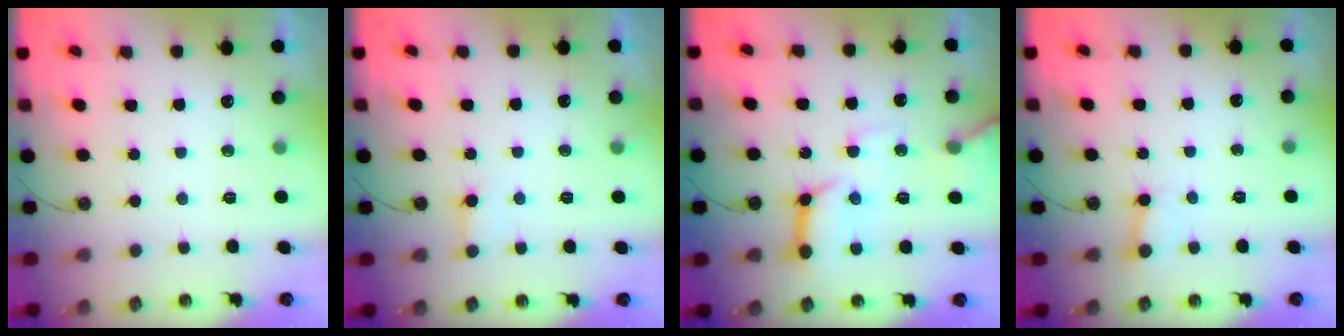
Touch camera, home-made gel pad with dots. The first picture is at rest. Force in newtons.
{"total": 5.5, "press": 5.5, "slide": 0.5}
{"total": 13.9, "press": 13.8, "slide": 1.7}
{"total": 2.7, "press": 2.7, "slide": 0.3}